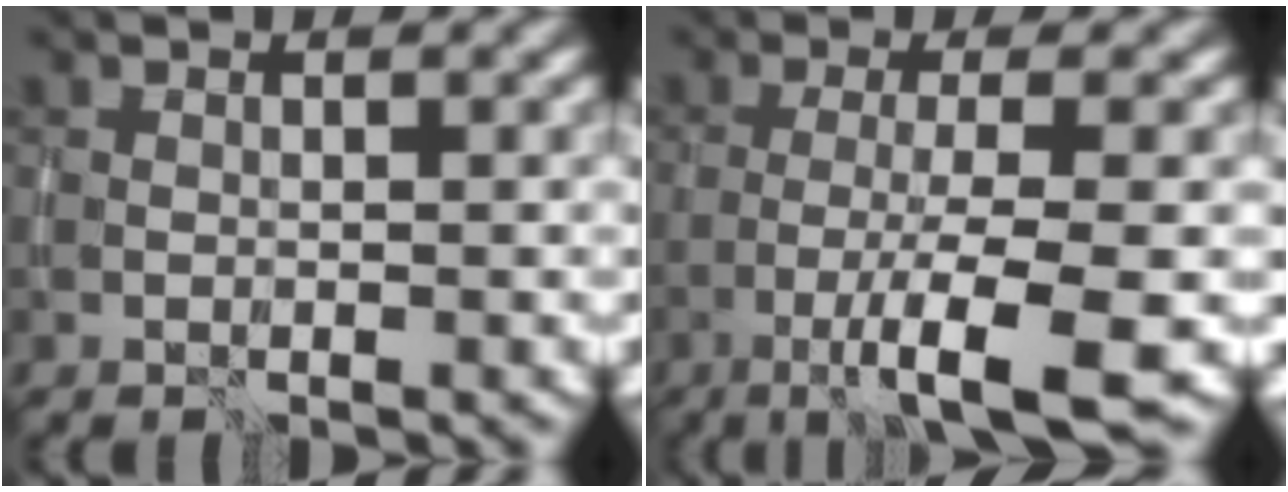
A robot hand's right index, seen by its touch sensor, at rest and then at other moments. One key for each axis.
{"total": 7.5, "fx": -3.3, "fy": 1.1, "fz": 6.6, "tx": -0.092, "ty": 0.002, "tz": -0.068}